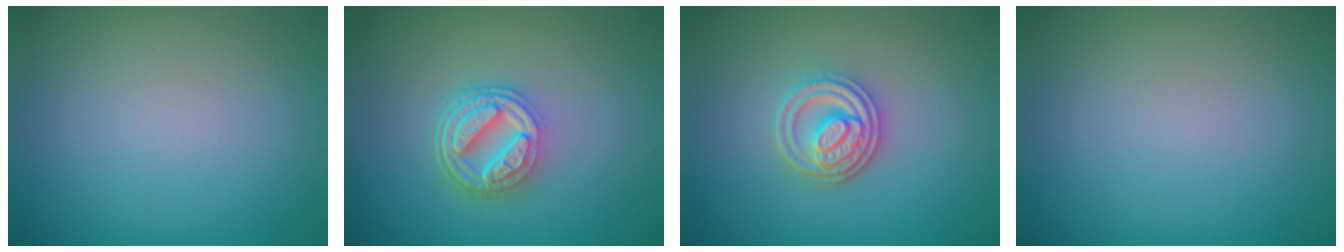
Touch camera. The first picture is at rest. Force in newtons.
{"total": 5.0, "press": 3.8, "slide": 3.2}
{"total": 3.5, "press": 3.0, "slide": 1.8}
{"total": 0.0}